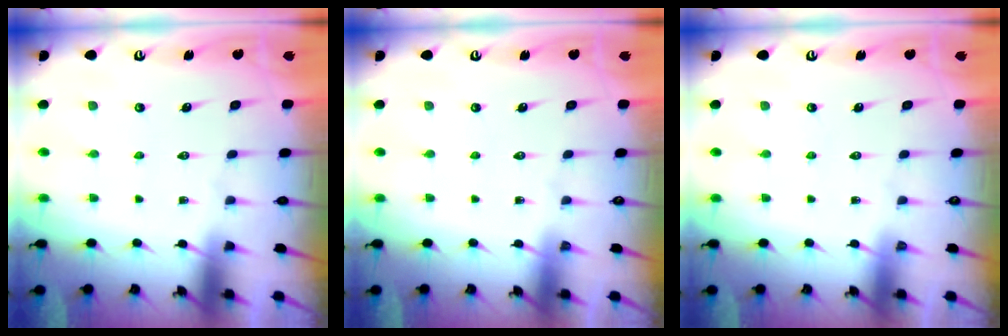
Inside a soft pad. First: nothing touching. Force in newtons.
{"total": 0.0}
{"total": 0.0}